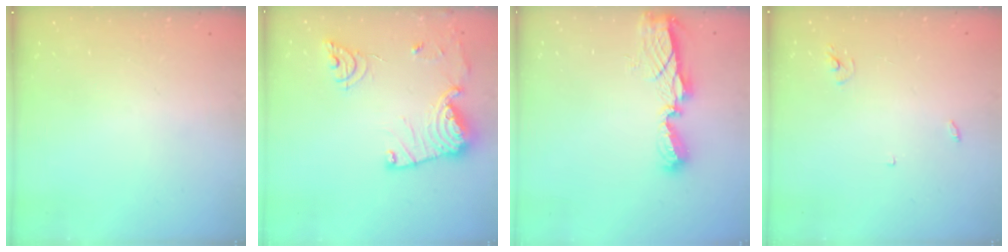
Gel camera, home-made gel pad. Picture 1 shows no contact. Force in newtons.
{"total": 18.4, "press": 18.3, "slide": 1.9}
{"total": 7.4, "press": 7.4, "slide": 0.2}
{"total": 2.5, "press": 2.5, "slide": 0.1}